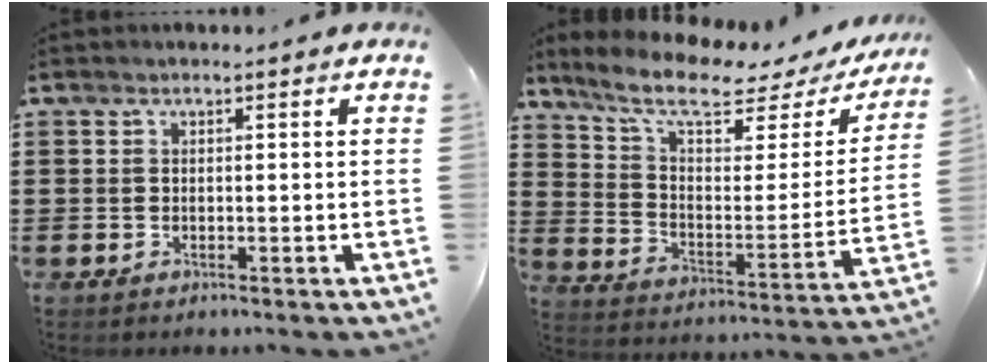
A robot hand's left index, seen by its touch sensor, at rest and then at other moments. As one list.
[{"total": 9.4, "force": [7.2, 2.1, 5.7], "torque": [-0.133, -0.042, 0.122]}]